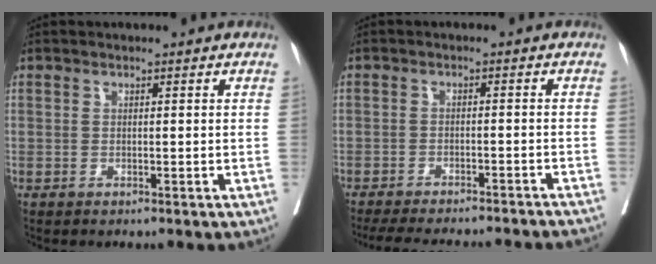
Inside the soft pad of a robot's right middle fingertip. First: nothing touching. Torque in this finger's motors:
{"motor_torque": [1.03, -1.11, 0.18, 0.05]}